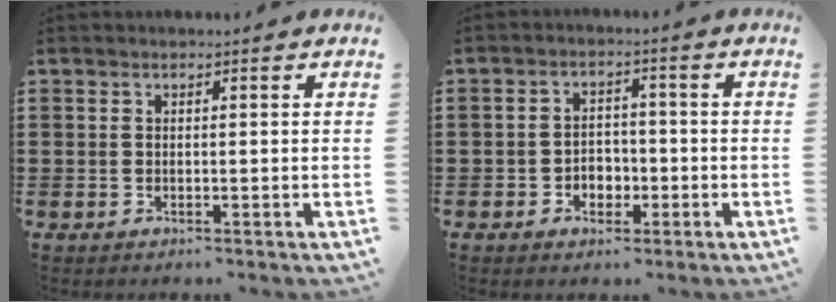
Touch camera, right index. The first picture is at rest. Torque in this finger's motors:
{"motor_torque": [1.38, 0.76, 0.07, 0.04]}